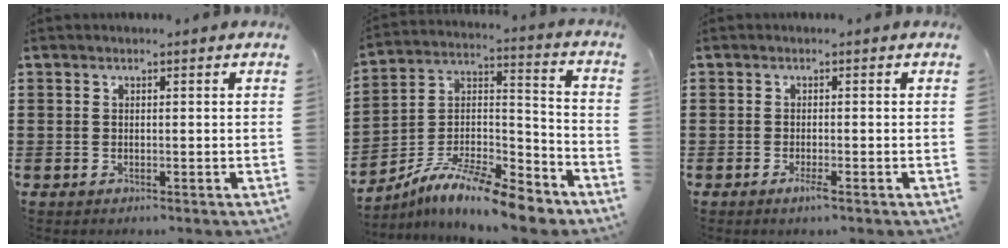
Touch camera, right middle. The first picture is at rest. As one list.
[{"total": 11.0, "force": [-9.4, 1.0, 5.6], "torque": [-0.105, 0.012, -0.188]}, {"total": 1.6, "force": [-0.9, 0.2, 1.3], "torque": [-0.023, -0.003, -0.016]}]